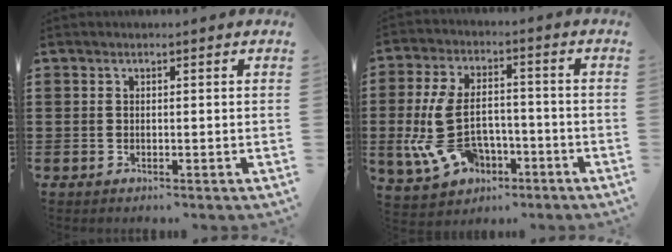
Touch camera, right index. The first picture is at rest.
{"total": 11.1, "force": [-2.6, 6.7, 8.5], "torque": [-0.215, -0.001, -0.052]}